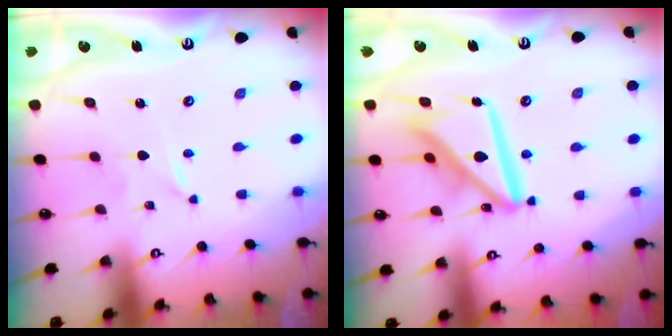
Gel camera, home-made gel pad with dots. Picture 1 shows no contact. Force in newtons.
{"total": 17.8, "press": 17.7, "slide": 2.1}